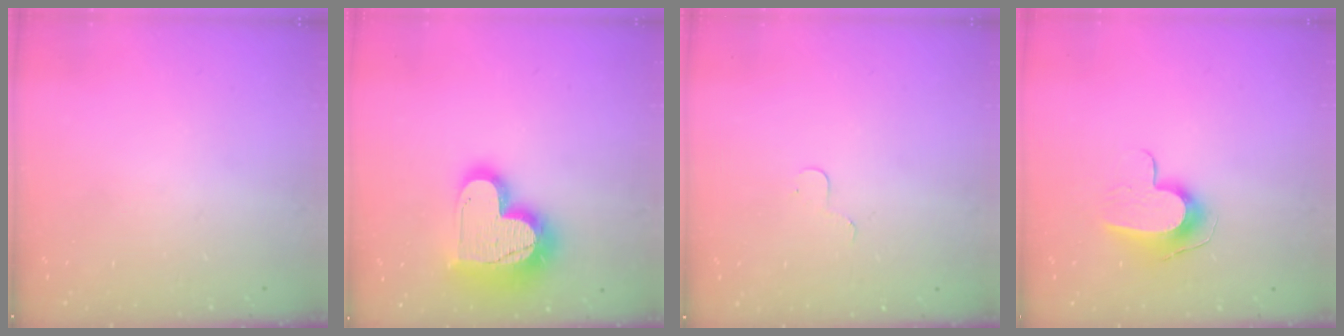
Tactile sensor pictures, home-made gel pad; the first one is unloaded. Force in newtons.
{"total": 19.8, "press": 19.8, "slide": 1.7}
{"total": 3.1, "press": 3.1, "slide": 0.3}
{"total": 9.3, "press": 9.3, "slide": 0.3}